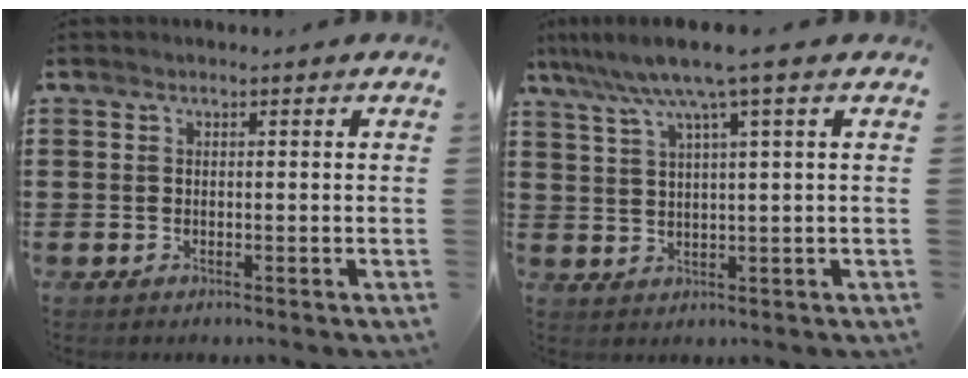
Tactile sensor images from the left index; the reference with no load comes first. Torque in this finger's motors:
{"motor_torque": [0.58, 0.26, 0.89, 0.21]}